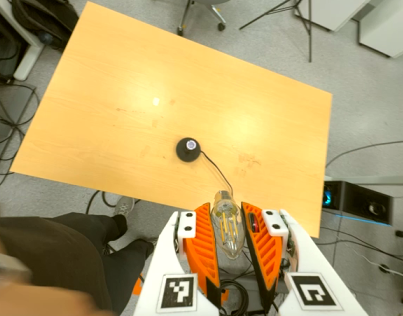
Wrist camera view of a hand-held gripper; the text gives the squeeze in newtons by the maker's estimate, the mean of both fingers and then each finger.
{"total": 10.0, "left": 9.9, "right": 10.2}